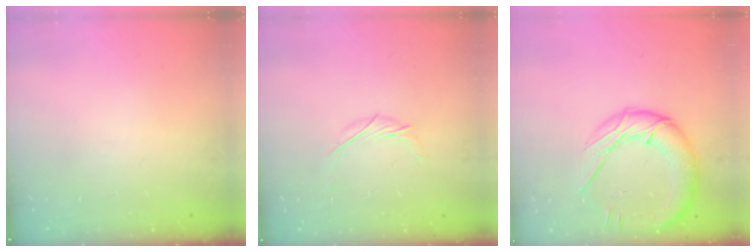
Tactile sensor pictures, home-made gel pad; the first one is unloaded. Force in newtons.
{"total": 4.8, "press": 4.7, "slide": 1.1}
{"total": 18.0, "press": 17.9, "slide": 2.2}